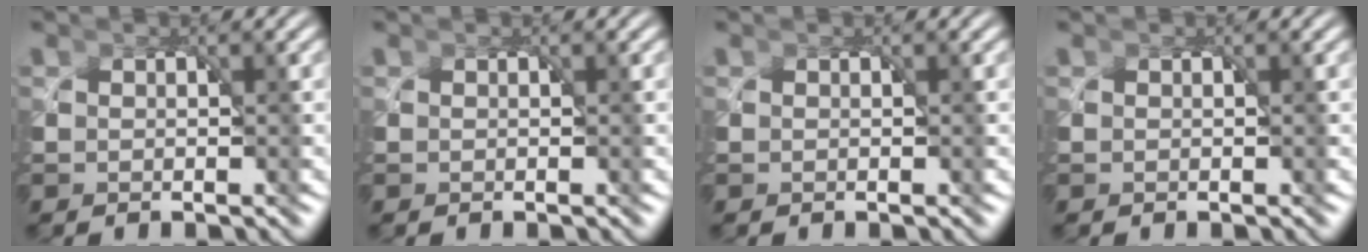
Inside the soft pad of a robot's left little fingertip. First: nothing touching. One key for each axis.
{"total": 0.0}
{"total": 0.0}
{"total": 0.0}